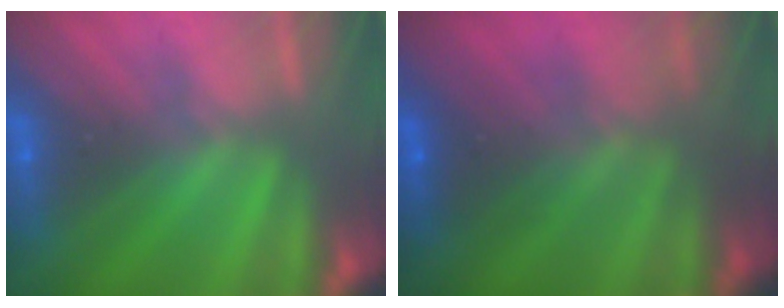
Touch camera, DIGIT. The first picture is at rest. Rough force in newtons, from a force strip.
{"total": 7.0}